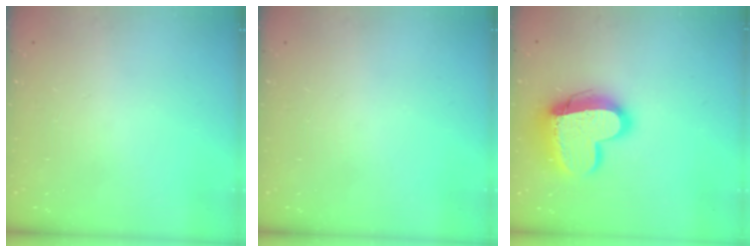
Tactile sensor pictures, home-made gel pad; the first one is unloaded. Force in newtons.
{"total": 0.0}
{"total": 16.9, "press": 16.8, "slide": 1.5}